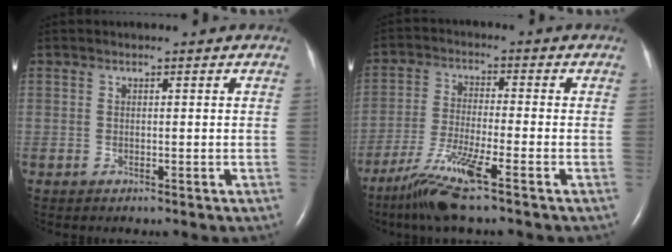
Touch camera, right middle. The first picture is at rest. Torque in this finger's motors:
{"motor_torque": [-0.10, -0.25, 0.13, 0.04]}